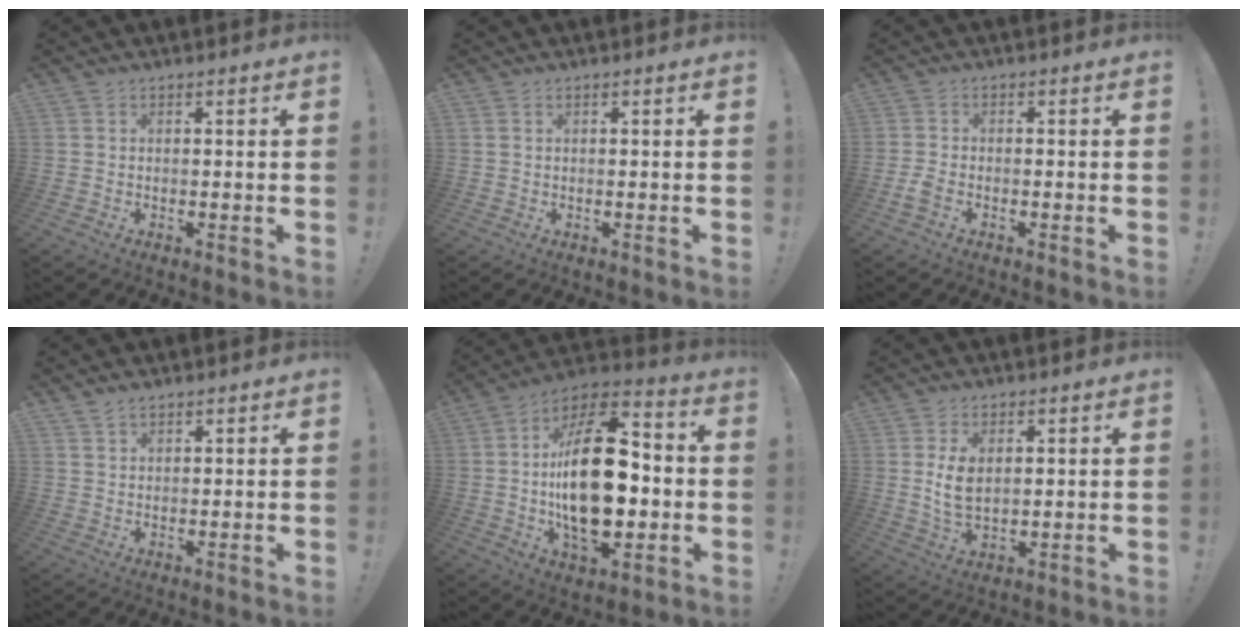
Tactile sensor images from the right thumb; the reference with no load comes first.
{"total": 0.5, "force": [0.3, 0.4, 0.3], "torque": [-0.012, 0.004, 0.007]}
{"total": 2.5, "force": [-1.3, 1.2, 1.8], "torque": [-0.046, -0.001, -0.025]}
{"total": 2.0, "force": [1.7, 0.7, 0.7], "torque": [-0.013, -0.008, 0.033]}
{"total": 27.8, "force": [-1.5, 15.0, 23.4], "torque": [-0.410, 0.011, -0.024]}
{"total": 6.8, "force": [1.7, 4.2, 5.0], "torque": [-0.092, -0.010, 0.026]}